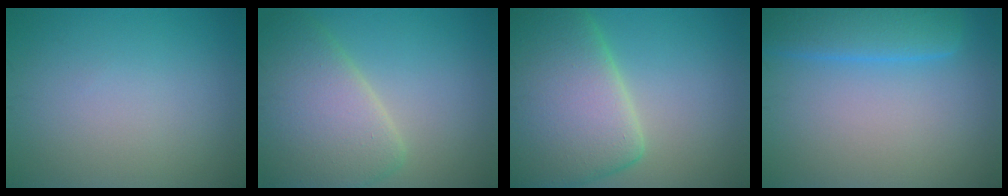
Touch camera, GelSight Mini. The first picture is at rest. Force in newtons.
{"total": 7.6, "press": 7.6, "slide": 0.8}
{"total": 11.8, "press": 11.7, "slide": 1.1}
{"total": 4.8, "press": 4.8, "slide": 0.2}